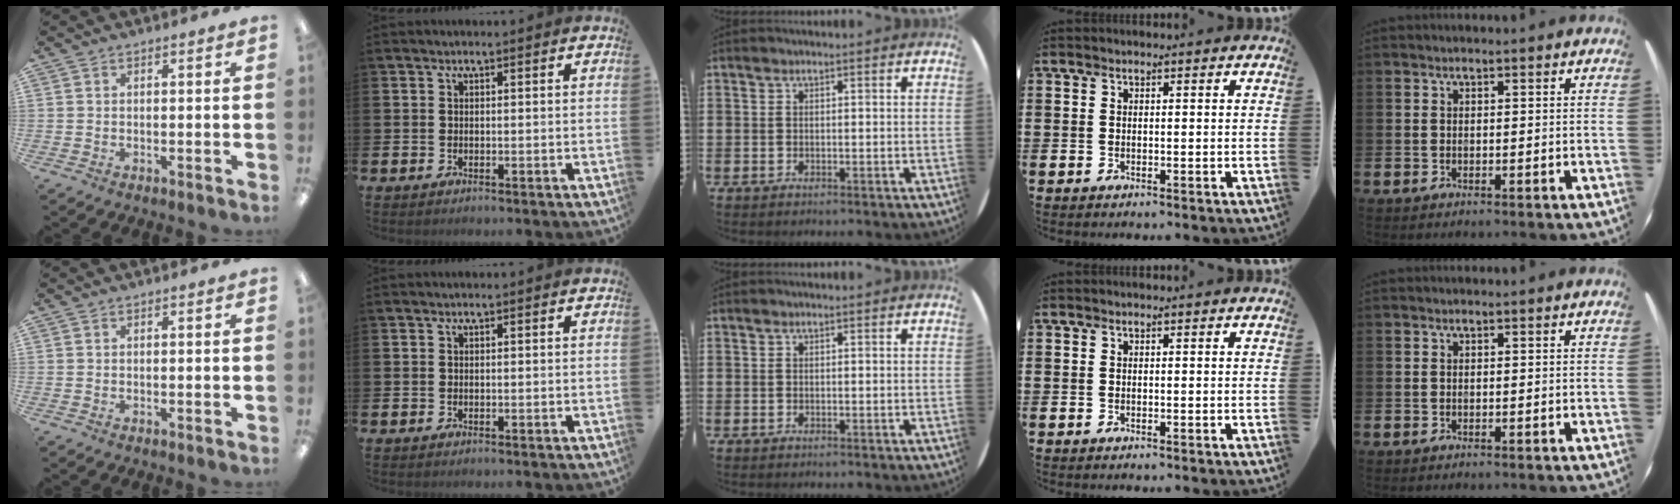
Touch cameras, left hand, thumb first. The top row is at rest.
{}